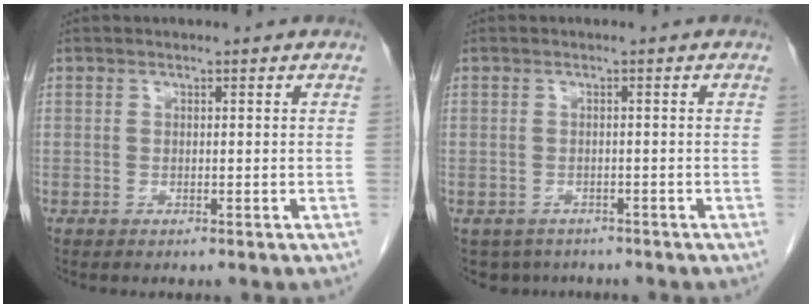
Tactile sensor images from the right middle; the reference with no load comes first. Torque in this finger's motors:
{"motor_torque": [0.04, -0.03, -0.11, -0.01]}